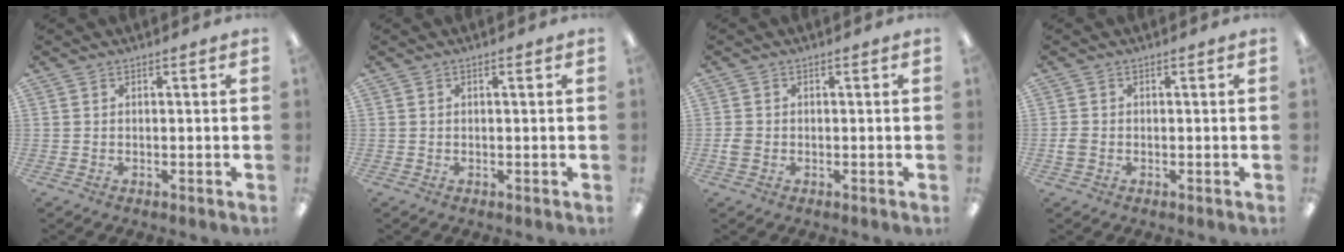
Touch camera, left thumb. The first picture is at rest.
{"total": 0.7, "force": [0.3, 0.1, 0.7], "torque": [-0.013, 0.001, 0.005]}
{"total": 1.9, "force": [-0.3, 1.5, 1.1], "torque": [-0.018, 0.003, -0.004]}
{"total": 1.9, "force": [-0.3, 1.4, 1.2], "torque": [-0.020, 0.003, -0.005]}